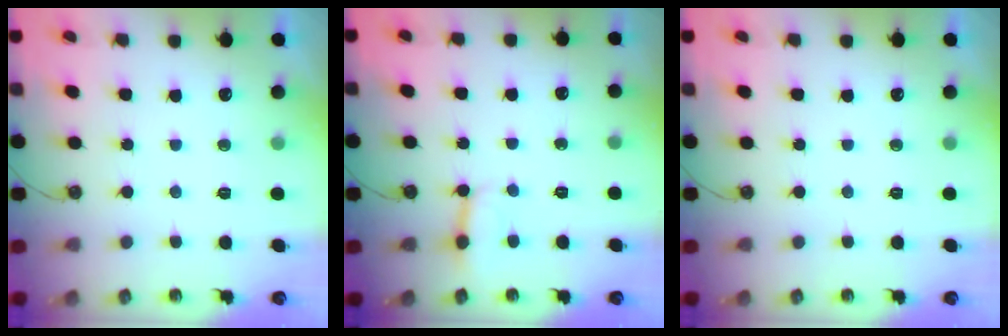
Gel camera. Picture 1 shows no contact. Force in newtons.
{"total": 3.1, "press": 3.0, "slide": 0.5}
{"total": 0.0}